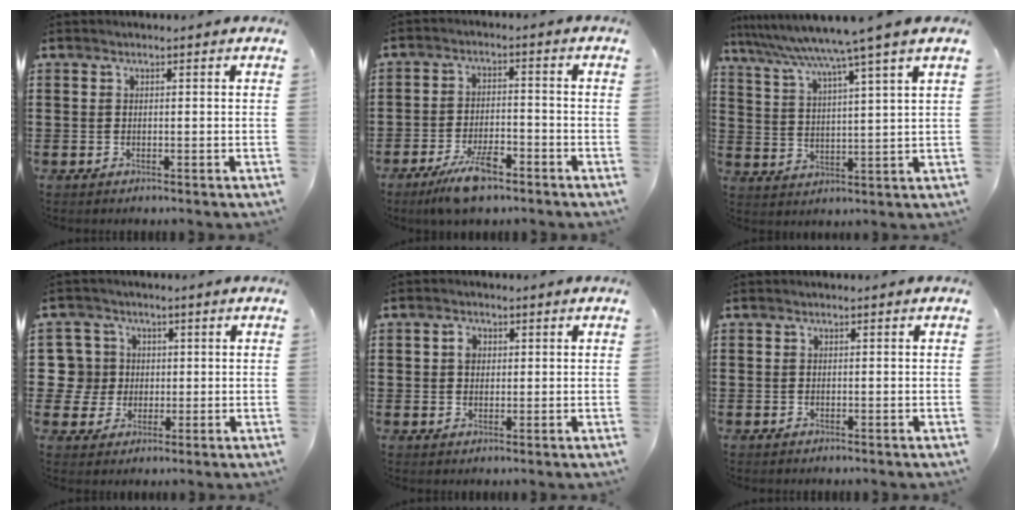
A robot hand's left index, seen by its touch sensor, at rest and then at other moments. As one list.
[{"total": 6.6, "force": [-4.7, 2.0, 4.2], "torque": [-0.084, 0.004, -0.086]}, {"total": 6.2, "force": [5.0, -1.6, 3.3], "torque": [-0.086, -0.041, 0.077]}, {"total": 6.6, "force": [0.5, 6.4, 1.1], "torque": [-0.064, 0.012, 0.010]}, {"total": 2.2, "force": [0.6, 1.8, 1.1], "torque": [-0.019, 0.007, 0.008]}, {"total": 0.0}]